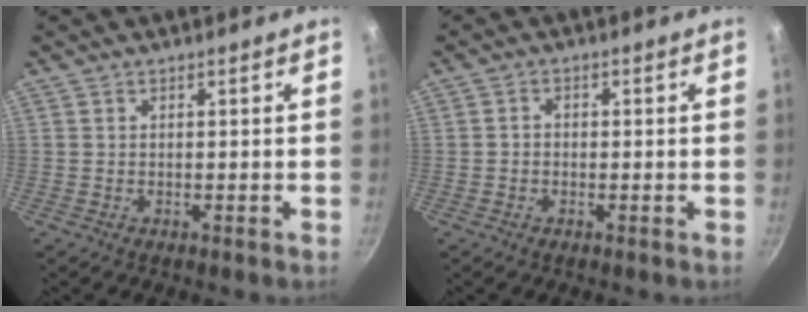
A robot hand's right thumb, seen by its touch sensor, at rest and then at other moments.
{"total": 1.5, "force": [-0.4, 1.2, 0.8], "torque": [-0.013, 0.007, -0.009]}